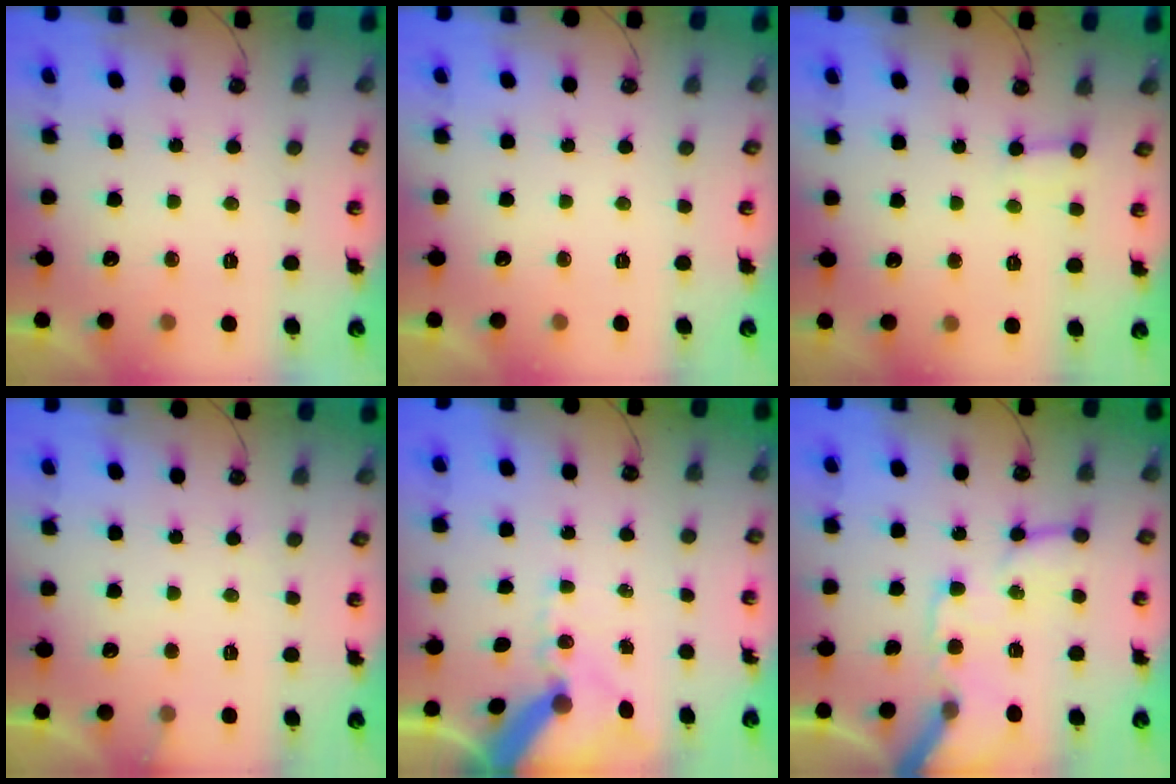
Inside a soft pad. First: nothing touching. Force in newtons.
{"total": 0.0}
{"total": 2.5, "press": 2.5, "slide": 0.4}
{"total": 5.6, "press": 5.6, "slide": 0.3}
{"total": 12.0, "press": 11.8, "slide": 1.8}
{"total": 15.9, "press": 15.7, "slide": 2.6}